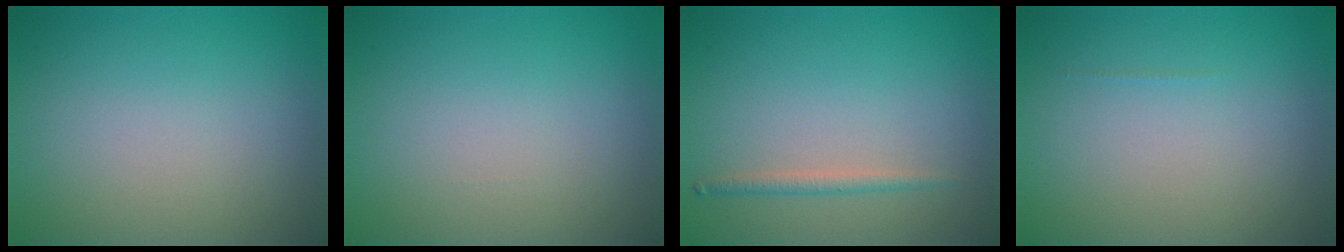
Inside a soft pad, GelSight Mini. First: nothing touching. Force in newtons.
{"total": 0.0}
{"total": 1.2, "press": 1.2, "slide": 0.0}
{"total": 0.0}